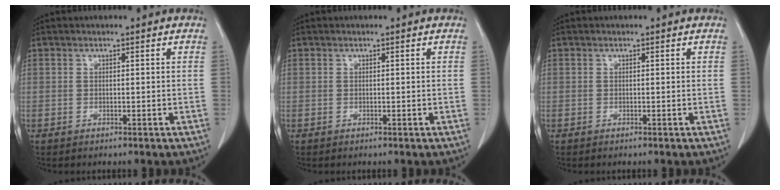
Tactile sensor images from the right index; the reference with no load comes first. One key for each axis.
{"total": 0.0}
{"total": 0.0}